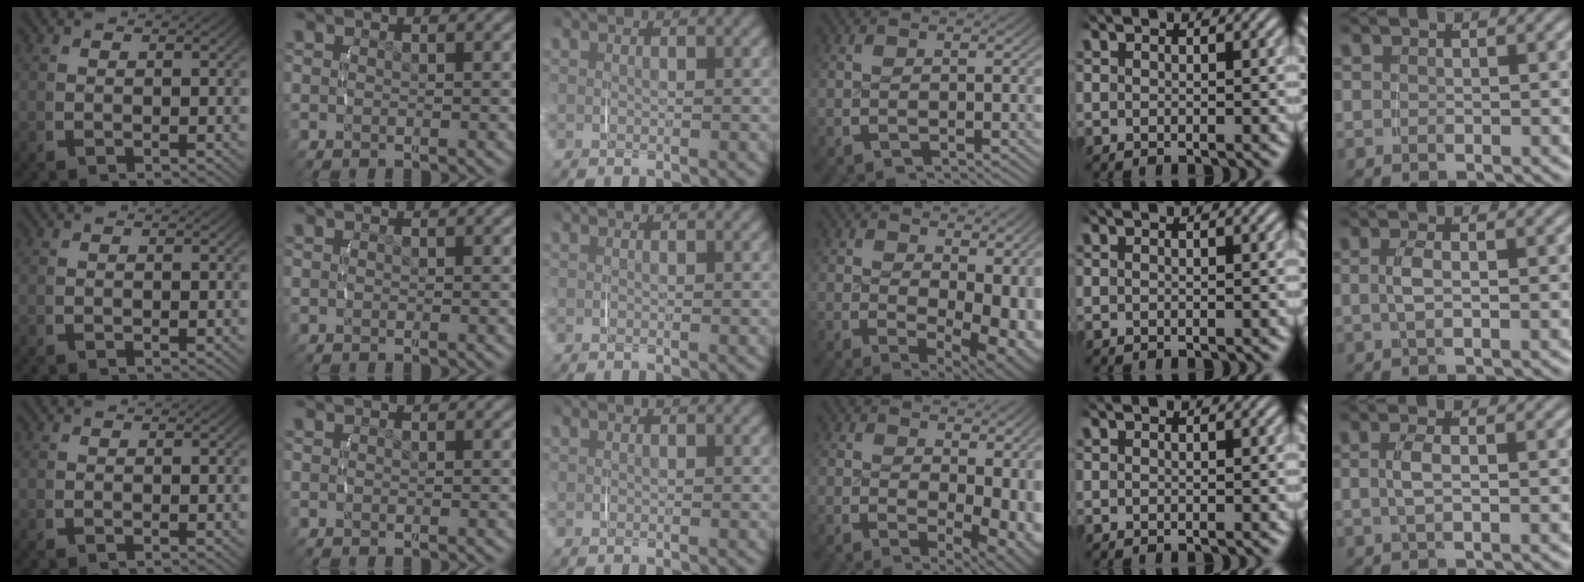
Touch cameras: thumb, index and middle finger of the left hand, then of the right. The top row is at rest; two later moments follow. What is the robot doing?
{"motion": "lift_and_place", "object": "glasses case"}